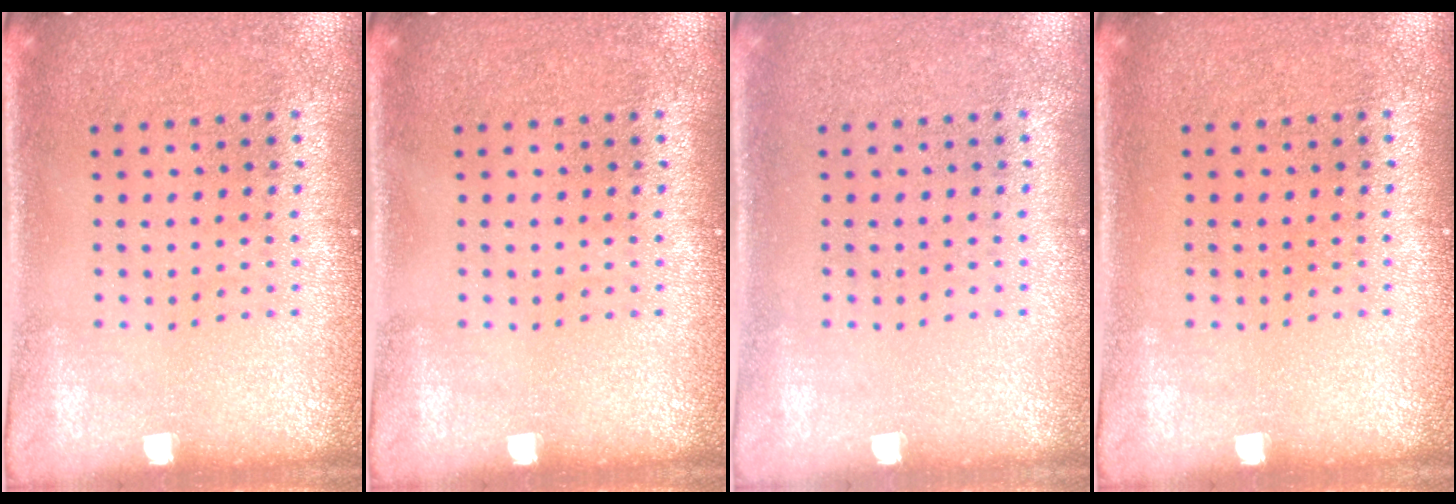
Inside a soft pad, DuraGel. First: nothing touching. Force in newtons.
{"total": 0.0}
{"total": 0.0}
{"total": 0.0}